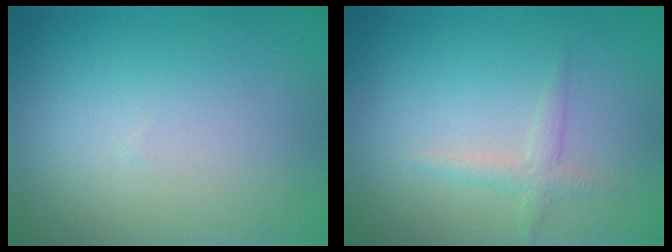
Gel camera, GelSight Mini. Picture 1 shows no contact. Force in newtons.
{"total": 1.5, "press": 1.5, "slide": 0.0}